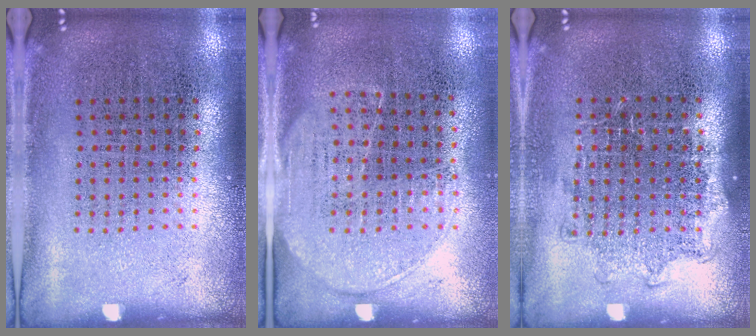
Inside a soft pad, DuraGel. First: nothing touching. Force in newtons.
{"total": 1.5, "press": 1.2, "slide": 0.9}
{"total": 1.1, "press": 0.9, "slide": 0.5}